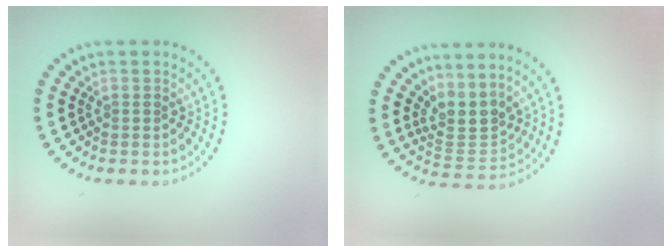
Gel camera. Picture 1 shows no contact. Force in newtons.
{"total": 3.0, "press": 2.2, "slide": 2.1}